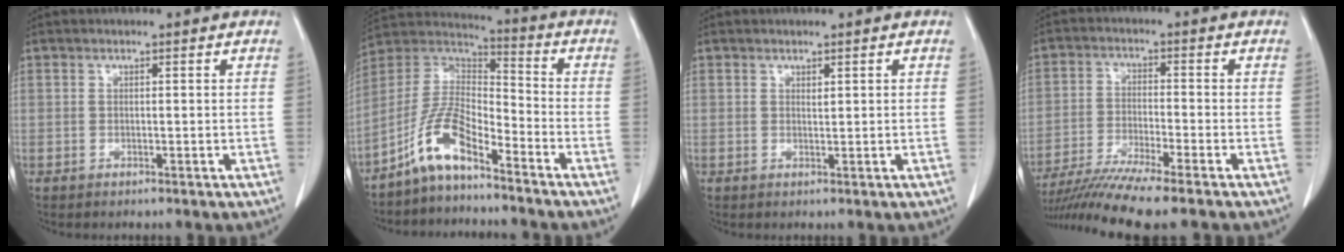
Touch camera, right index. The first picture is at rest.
{"total": 9.6, "force": [-6.7, 2.6, 6.4], "torque": [-0.144, 0.020, -0.133]}
{"total": 0.6, "force": [0.3, 0.2, 0.5], "torque": [-0.009, -0.004, 0.008]}
{"total": 10.7, "force": [-8.9, -1.0, 5.9], "torque": [-0.094, -0.029, -0.150]}